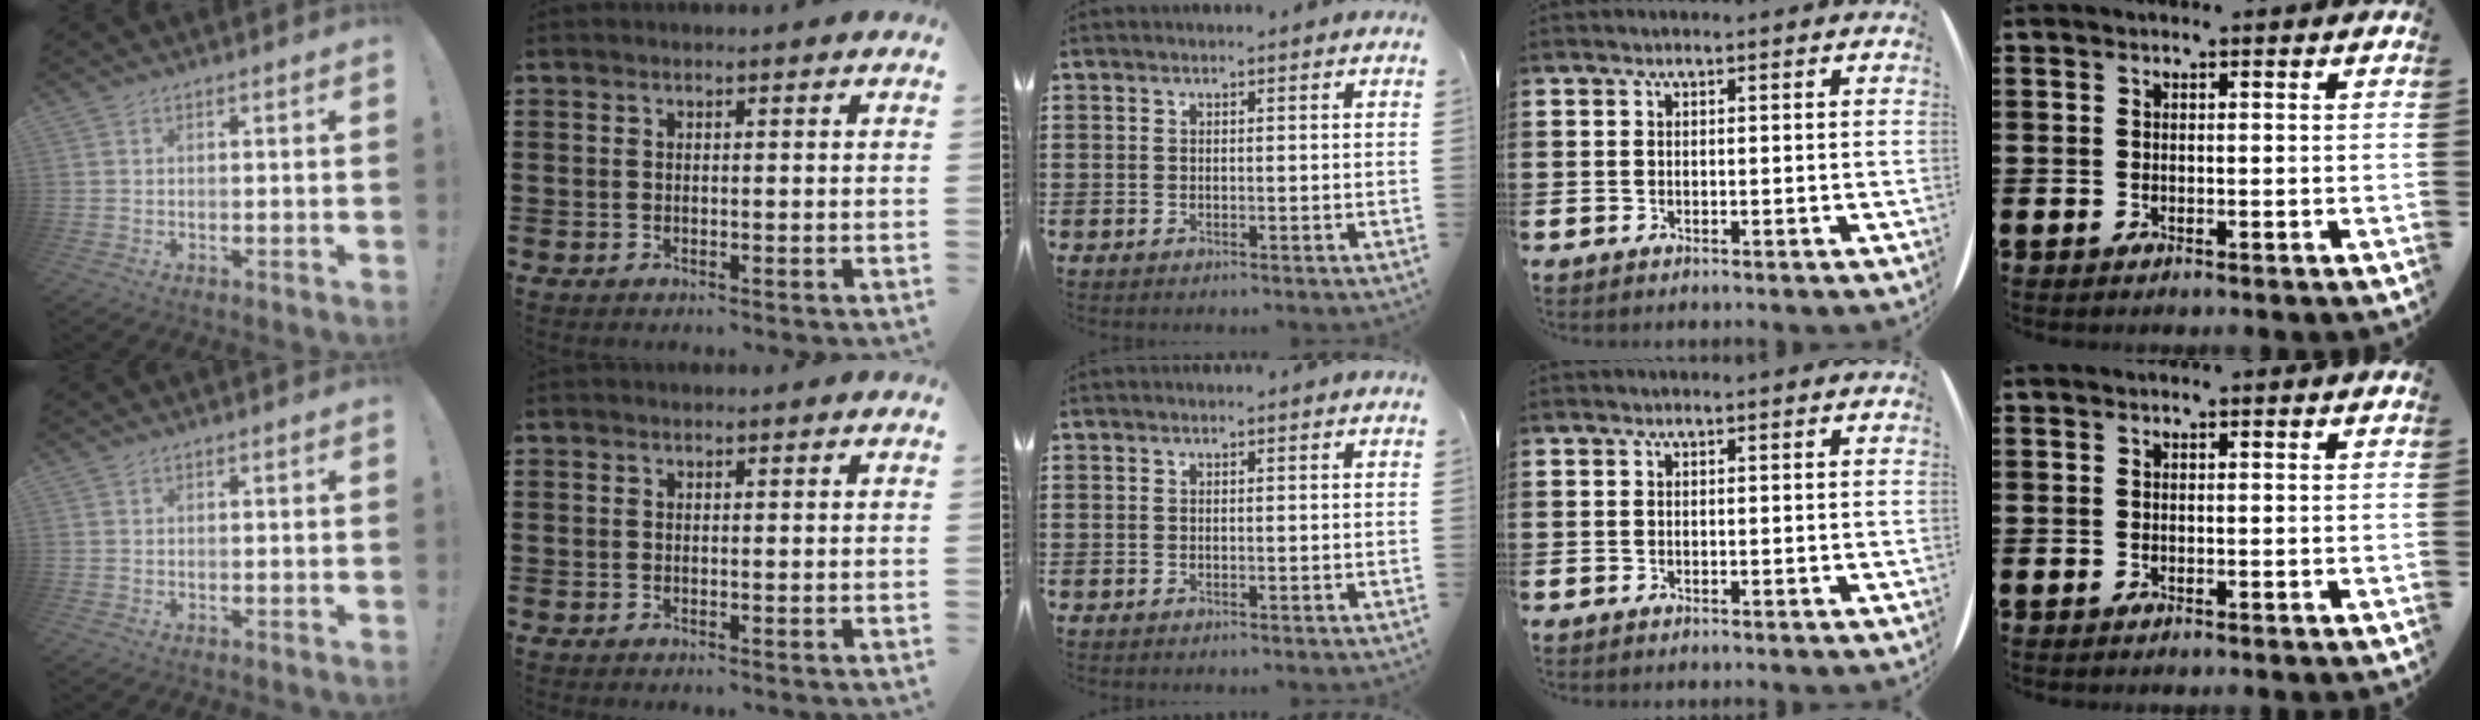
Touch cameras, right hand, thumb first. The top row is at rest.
{}